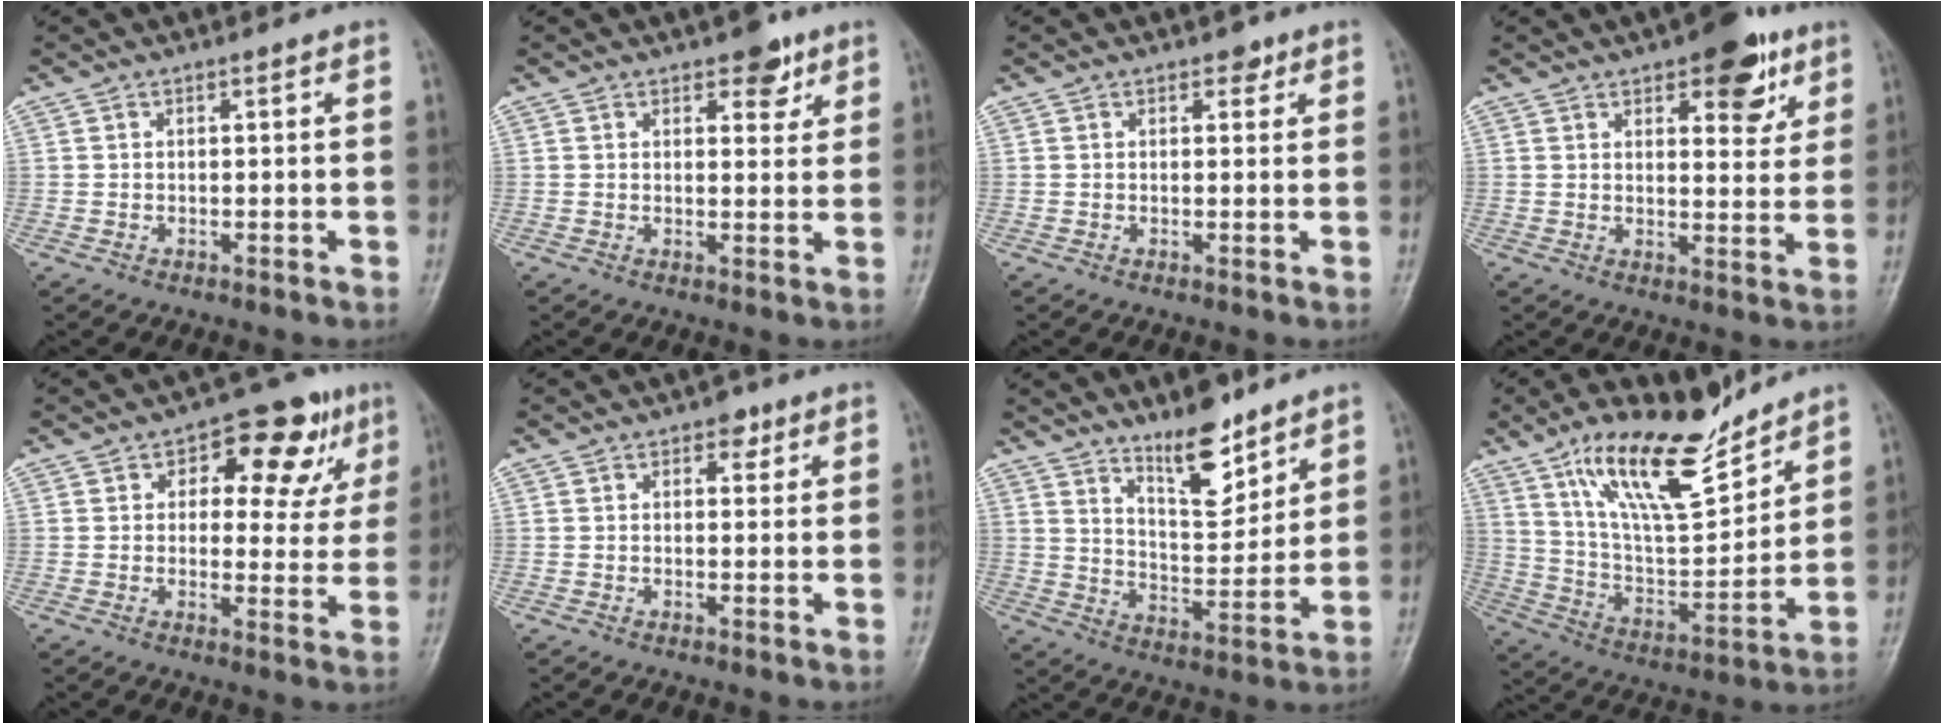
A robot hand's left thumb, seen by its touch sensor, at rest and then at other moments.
{"total": 4.7, "force": [2.9, 2.6, 2.7], "torque": [-0.009, -0.014, 0.037]}
{"total": 1.8, "force": [1.1, 1.2, 0.8], "torque": [0.004, -0.003, 0.010]}
{"total": 10.3, "force": [5.7, 4.7, 7.2], "torque": [-0.061, -0.023, 0.072]}
{"total": 12.1, "force": [5.1, 7.2, 8.2], "torque": [-0.052, 0.000, 0.064]}
{"total": 2.5, "force": [1.3, 1.7, 1.3], "torque": [0.002, -0.002, 0.012]}
{"total": 11.0, "force": [8.1, 4.1, 6.2], "torque": [-0.078, -0.070, 0.144]}
{"total": 19.2, "force": [13.4, 6.4, 12.2], "torque": [-0.169, -0.074, 0.244]}